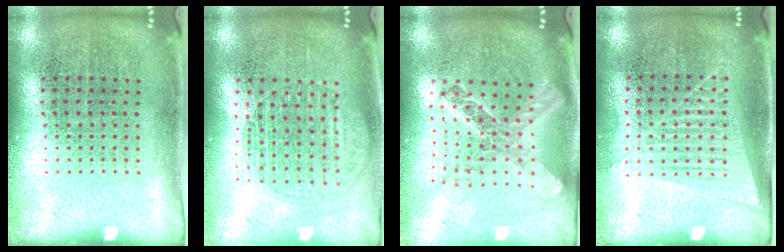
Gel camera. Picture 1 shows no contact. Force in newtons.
{"total": 1.7, "press": 1.5, "slide": 0.9}
{"total": 2.1, "press": 1.7, "slide": 1.3}
{"total": 1.3, "press": 1.2, "slide": 0.5}